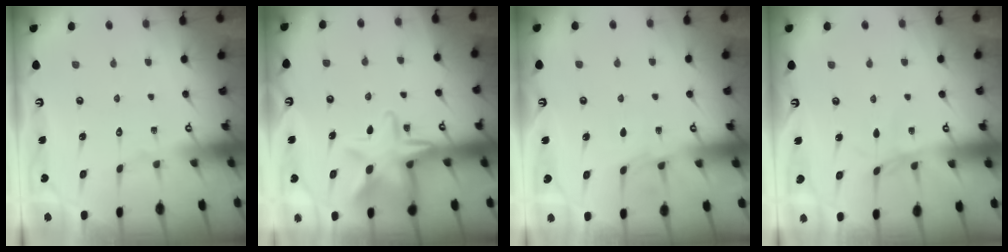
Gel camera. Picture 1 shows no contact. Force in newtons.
{"total": 12.6, "press": 12.5, "slide": 1.0}
{"total": 4.2, "press": 4.2, "slide": 0.6}
{"total": 2.3, "press": 2.3, "slide": 0.4}